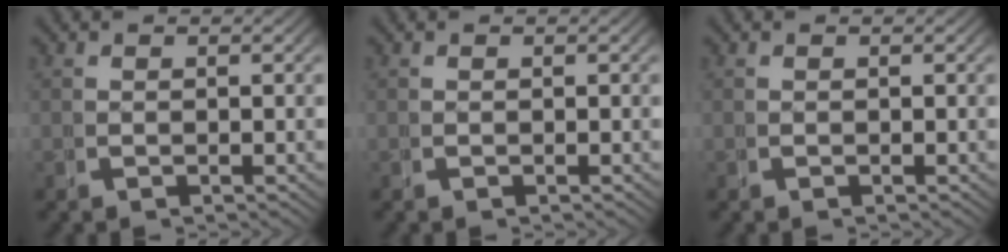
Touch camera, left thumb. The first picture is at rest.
{"total": 0.0}
{"total": 0.0}